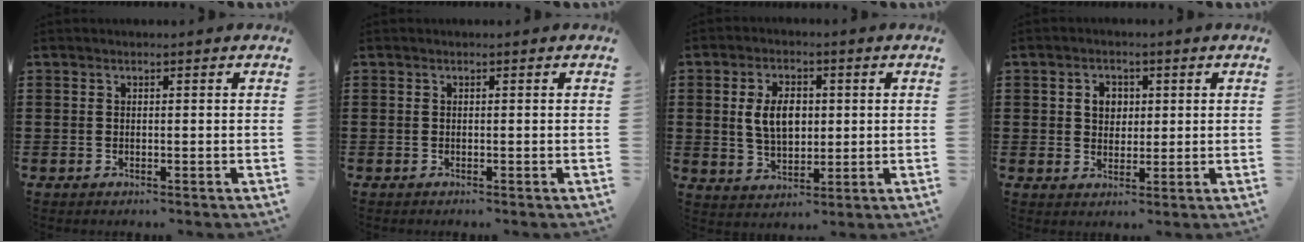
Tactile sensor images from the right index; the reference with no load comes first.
{"total": 0.0}
{"total": 6.4, "force": [0.8, 3.9, 4.9], "torque": [-0.104, 0.008, 0.007]}
{"total": 3.4, "force": [0.7, 2.8, 1.8], "torque": [-0.046, 0.014, 0.009]}